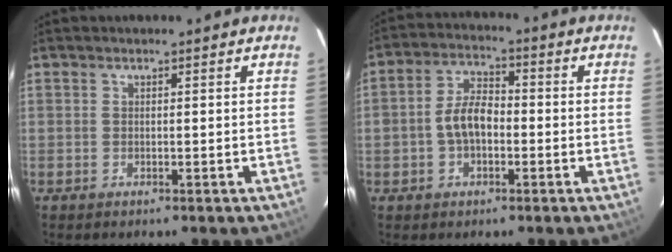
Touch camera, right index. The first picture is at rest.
{"total": 6.9, "force": [-1.4, 4.2, 5.2], "torque": [-0.103, 0.017, -0.021]}